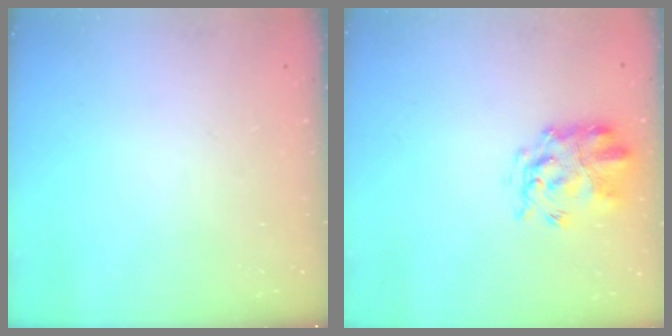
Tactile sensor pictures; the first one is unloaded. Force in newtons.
{"total": 3.6, "press": 3.4, "slide": 1.1}